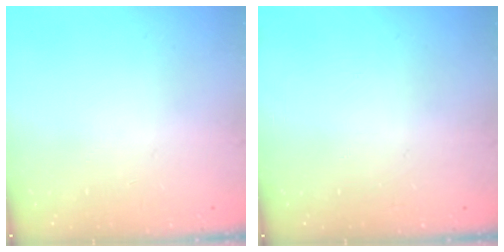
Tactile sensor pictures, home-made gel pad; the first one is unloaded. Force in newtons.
{"total": 0.0}